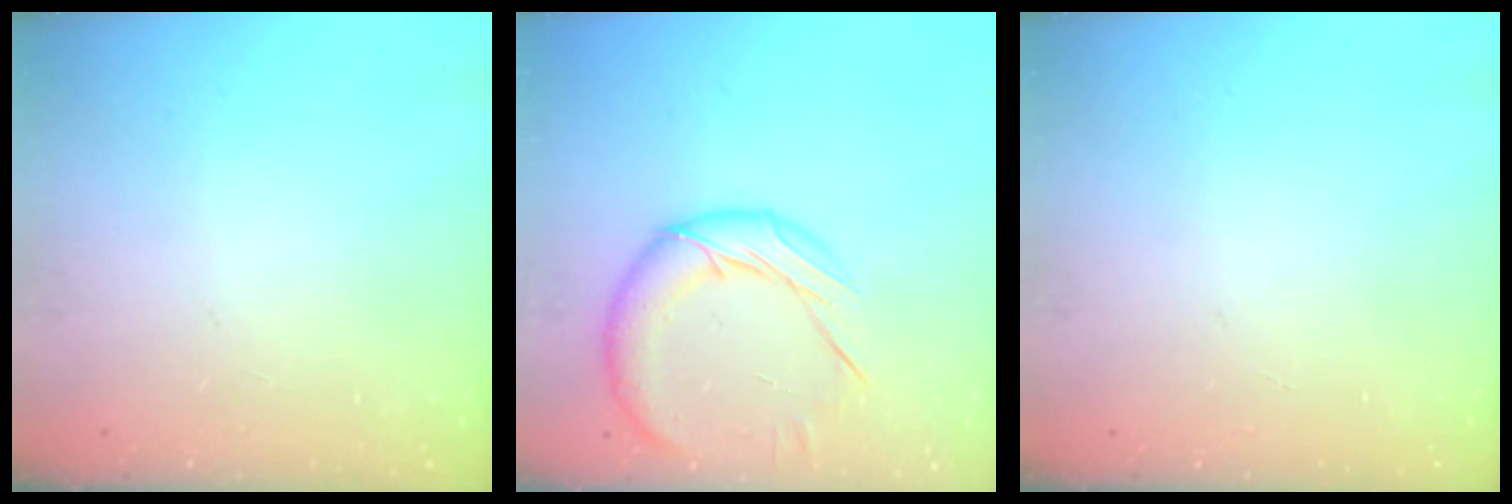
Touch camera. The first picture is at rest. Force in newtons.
{"total": 14.2, "press": 14.2, "slide": 0.8}
{"total": 0.0}